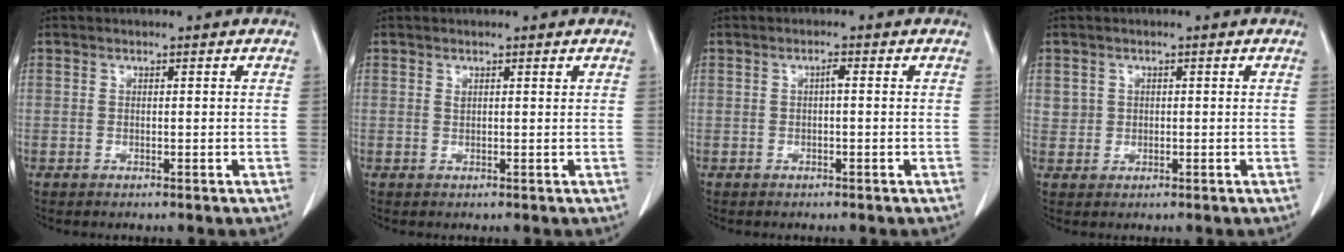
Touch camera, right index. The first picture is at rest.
{"total": 0.6, "force": [0.5, 0.1, 0.2], "torque": [-0.005, -0.001, 0.012]}
{"total": 1.0, "force": [0.0, 0.2, 1.0], "torque": [-0.016, 0.003, 0.000]}
{"total": 1.9, "force": [0.7, 1.7, 0.2], "torque": [0.012, 0.005, 0.012]}